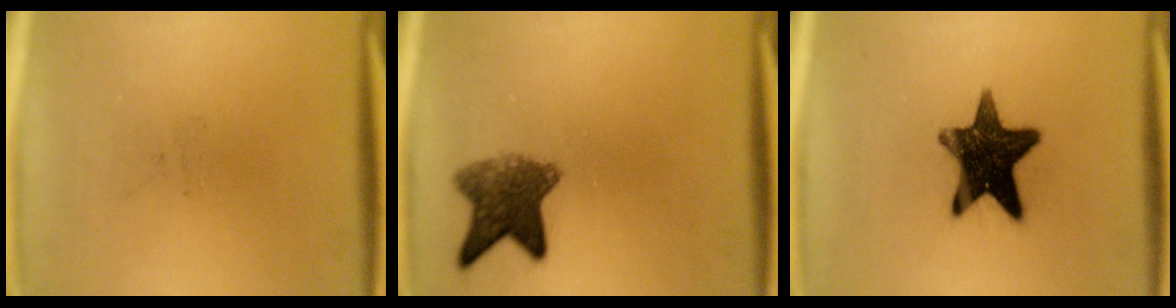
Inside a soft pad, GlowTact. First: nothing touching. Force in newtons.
{"total": 6.8}
{"total": 14.5}